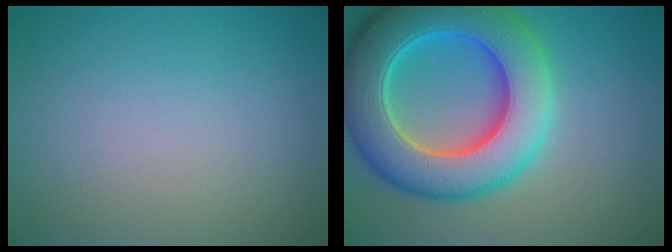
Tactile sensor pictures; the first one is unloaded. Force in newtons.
{"total": 11.7, "press": 11.7, "slide": 0.2}